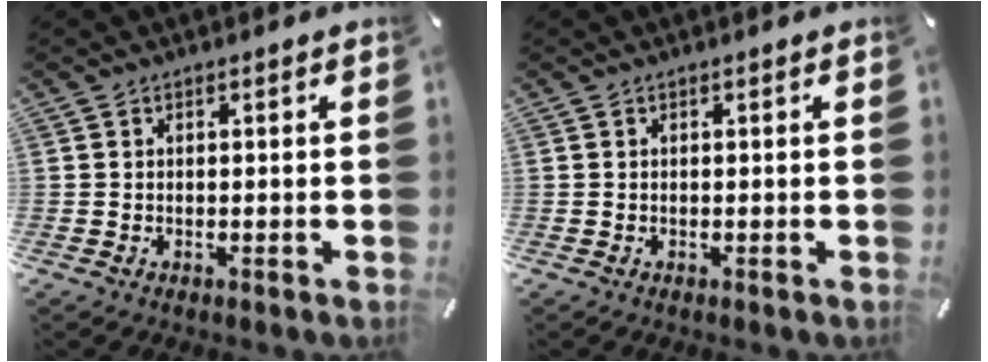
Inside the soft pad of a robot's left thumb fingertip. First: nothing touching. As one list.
[{"total": 0.0}]